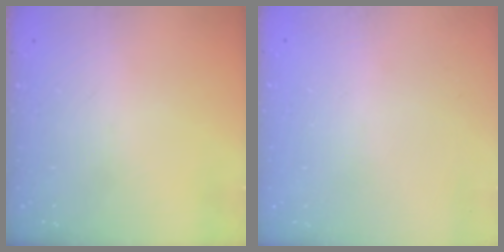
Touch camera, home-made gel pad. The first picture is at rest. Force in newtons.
{"total": 0.0}